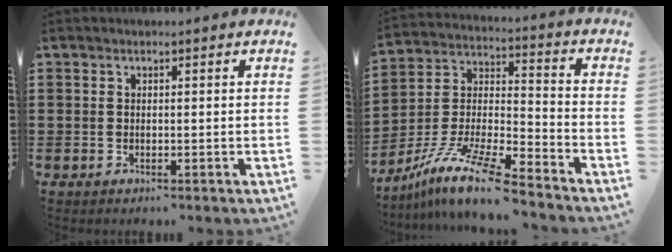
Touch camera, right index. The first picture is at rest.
{"total": 12.1, "force": [-9.9, 1.3, 6.9], "torque": [-0.139, 0.015, -0.196]}